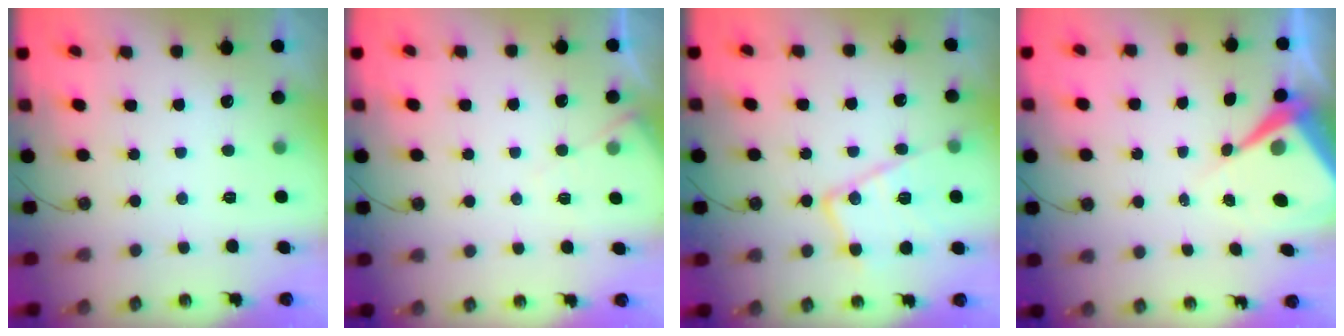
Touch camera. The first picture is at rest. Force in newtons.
{"total": 5.4, "press": 5.4, "slide": 0.8}
{"total": 16.1, "press": 16.1, "slide": 1.2}
{"total": 8.5, "press": 8.5, "slide": 0.9}